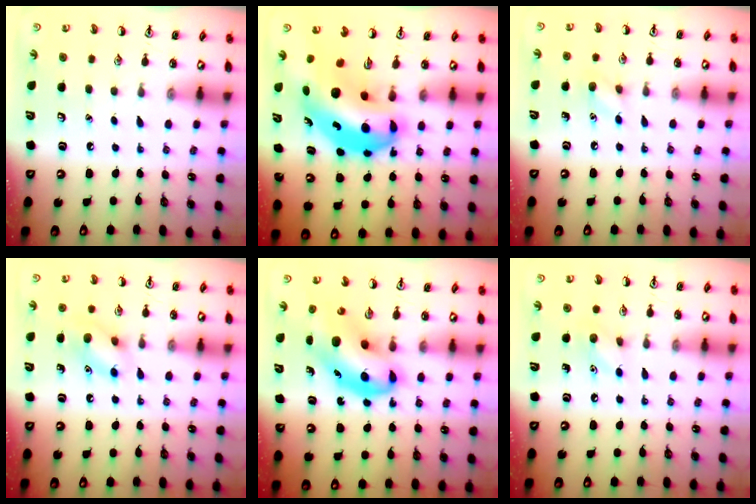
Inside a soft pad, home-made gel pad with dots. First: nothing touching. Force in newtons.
{"total": 12.0, "press": 11.5, "slide": 3.2}
{"total": 6.2, "press": 6.0, "slide": 1.5}
{"total": 10.0, "press": 10.0, "slide": 0.7}
{"total": 12.5, "press": 12.0, "slide": 3.5}
{"total": 5.8, "press": 5.7, "slide": 1.1}